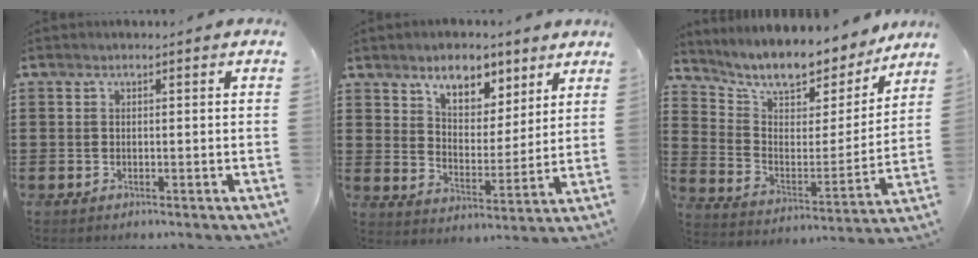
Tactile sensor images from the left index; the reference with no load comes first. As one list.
[{"total": 7.0, "force": [5.4, 3.6, 2.5], "torque": [-0.054, -0.015, 0.093]}, {"total": 9.1, "force": [8.4, 2.4, 2.8], "torque": [-0.073, -0.065, 0.139]}]